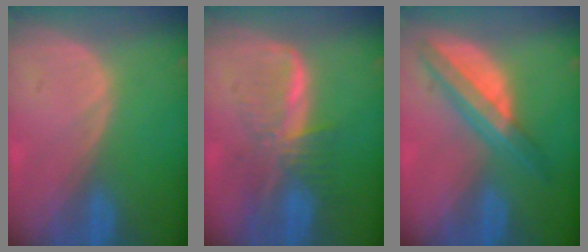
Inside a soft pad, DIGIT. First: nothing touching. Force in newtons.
{"total": 7.6, "press": 6.8, "slide": 3.5}
{"total": 7.7, "press": 6.5, "slide": 4.1}